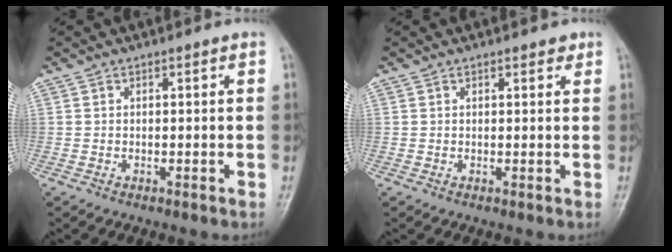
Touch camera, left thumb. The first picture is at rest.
{"total": 2.0, "force": [1.2, 1.1, 1.2], "torque": [-0.001, -0.004, 0.014]}